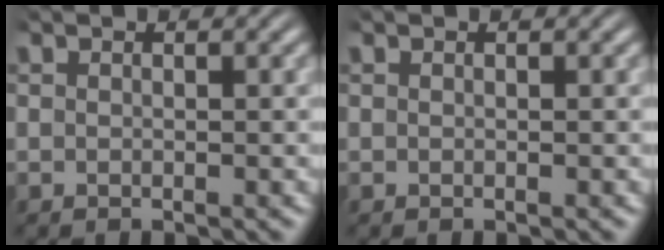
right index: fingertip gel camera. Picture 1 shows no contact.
{"total": 0.0}